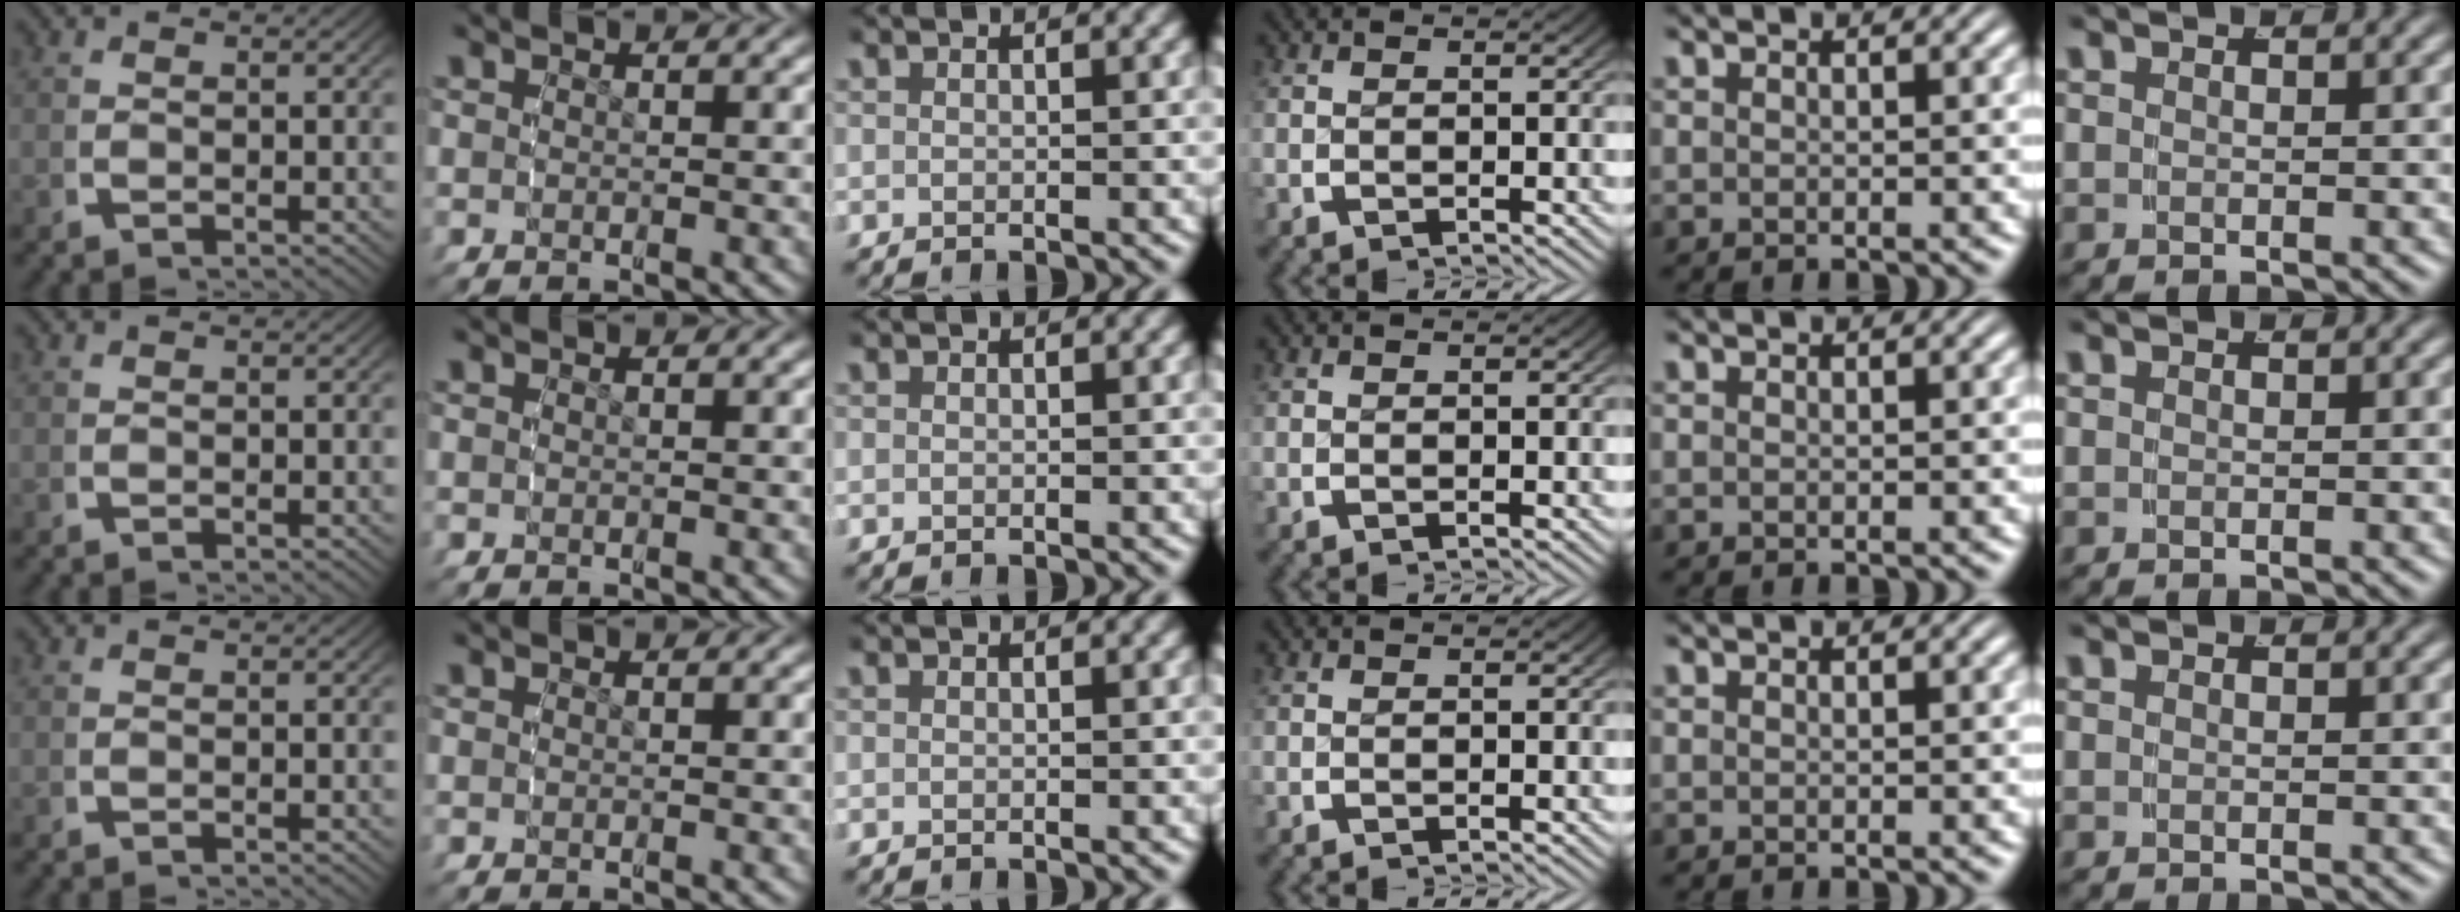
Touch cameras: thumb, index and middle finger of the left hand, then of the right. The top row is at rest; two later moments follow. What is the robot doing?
{"motion": "reach", "object": "shorts"}